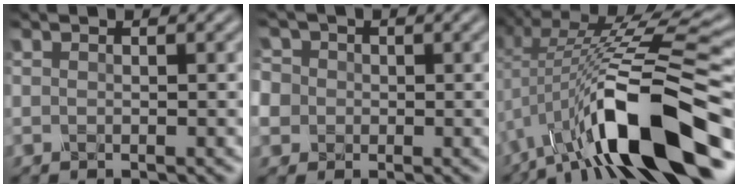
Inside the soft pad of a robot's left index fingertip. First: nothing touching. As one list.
[{"total": 5.0, "force": [0.1, 4.8, 1.5], "torque": [-0.046, 0.030, -0.020]}, {"total": 13.1, "force": [-3.7, 3.4, 12.1], "torque": [-0.204, 0.011, -0.057]}]